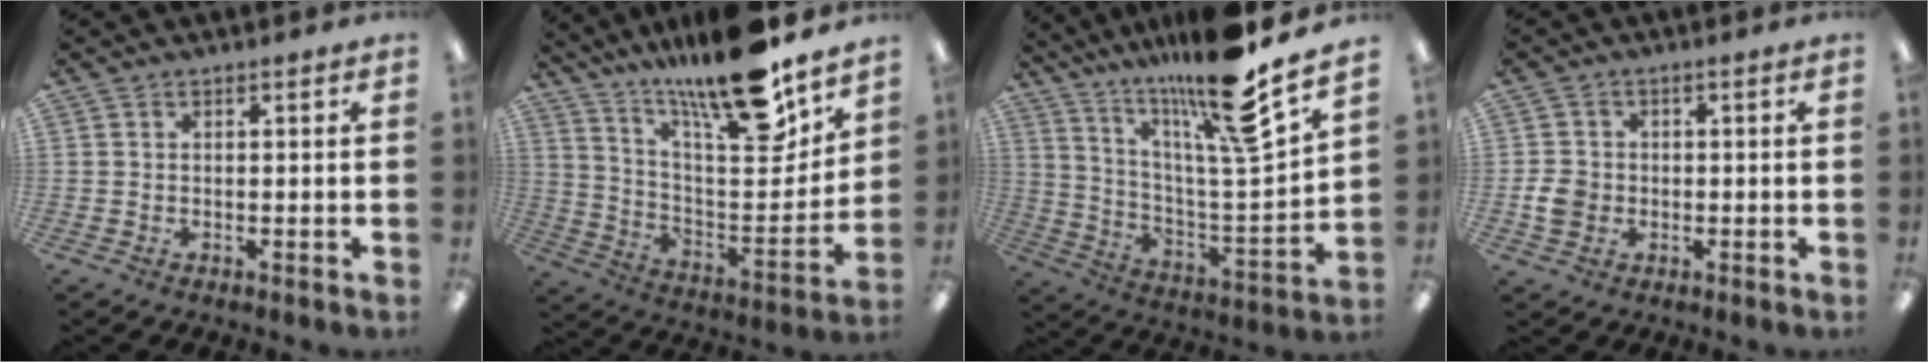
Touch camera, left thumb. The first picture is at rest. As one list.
[{"total": 21.5, "force": [17.8, 3.7, 11.3], "torque": [-0.178, -0.135, 0.292]}, {"total": 19.1, "force": [15.3, 0.3, 11.5], "torque": [-0.199, -0.108, 0.236]}, {"total": 4.7, "force": [-0.8, 4.1, 2.2], "torque": [-0.036, 0.004, -0.015]}]